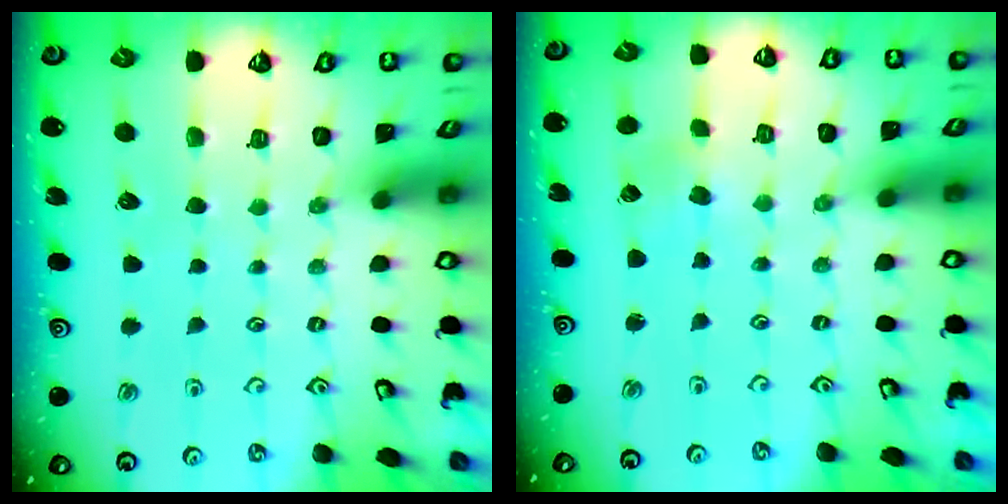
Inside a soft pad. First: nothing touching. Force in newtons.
{"total": 2.6, "press": 2.6, "slide": 0.4}